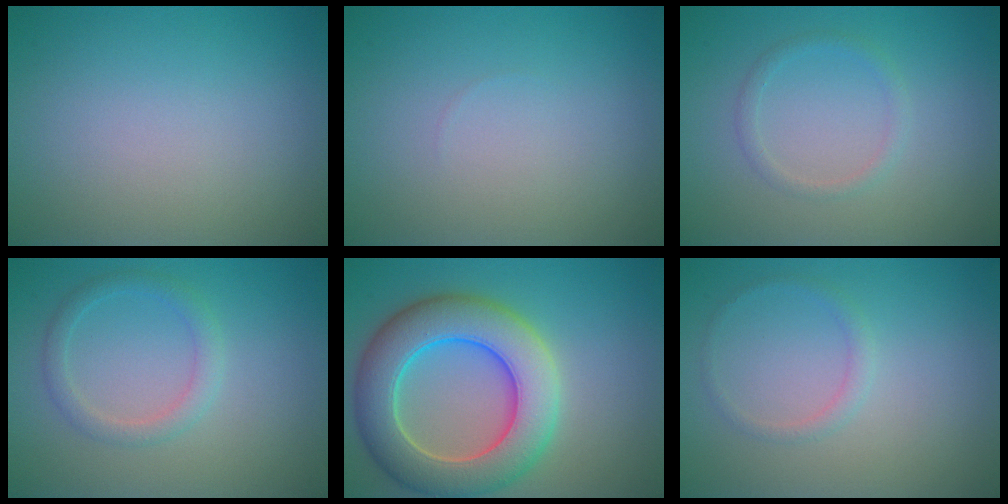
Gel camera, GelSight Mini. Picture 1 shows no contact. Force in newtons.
{"total": 0.0}
{"total": 1.2, "press": 1.2, "slide": 0.1}
{"total": 2.0, "press": 2.0, "slide": 0.0}
{"total": 9.2, "press": 9.2, "slide": 0.6}
{"total": 1.0, "press": 1.0, "slide": 0.1}